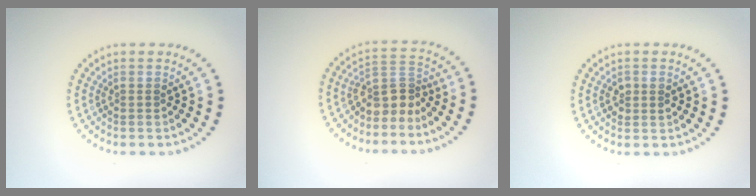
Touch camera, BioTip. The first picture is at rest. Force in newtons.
{"total": 3.0, "press": 2.3, "slide": 1.9}
{"total": 1.4, "press": 1.4, "slide": 0.3}